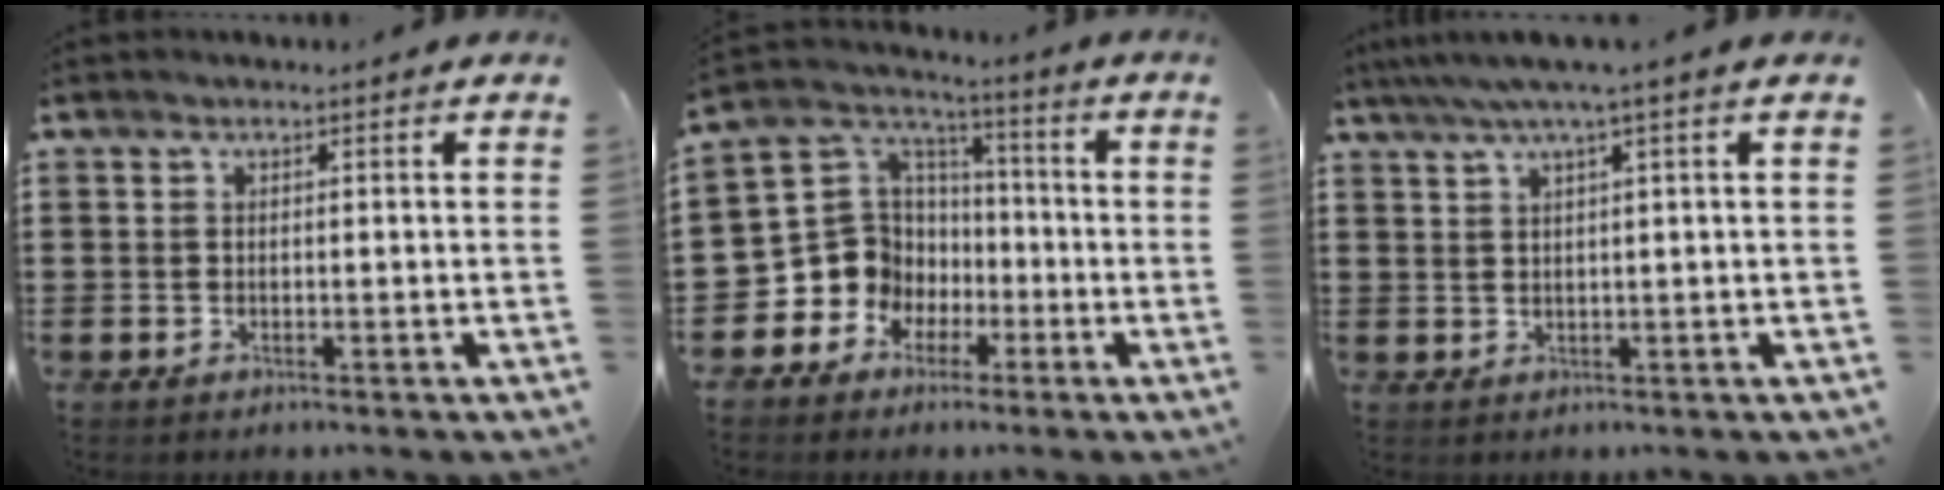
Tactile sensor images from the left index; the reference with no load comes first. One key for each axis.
{"total": 9.4, "fx": -2.2, "fy": 9.0, "fz": 1.7, "tx": -0.091, "ty": -0.005, "tz": -0.038}
{"total": 3.1, "fx": 1.5, "fy": -0.5, "fz": 2.7, "tx": -0.054, "ty": -0.003, "tz": 0.023}